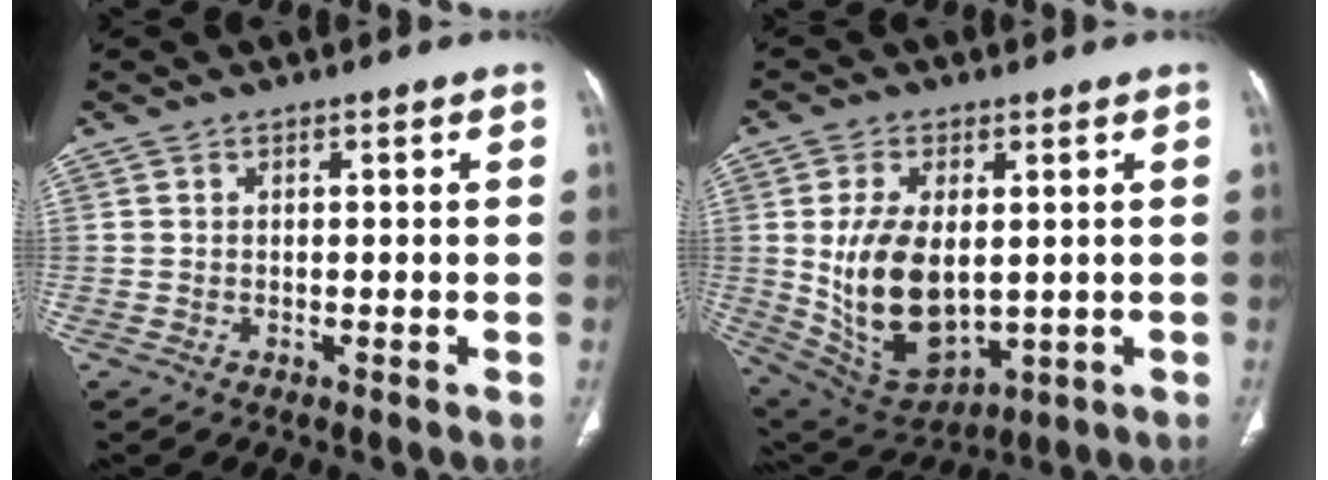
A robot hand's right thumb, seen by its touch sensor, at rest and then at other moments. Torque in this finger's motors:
{"motor_torque": [-0.45, 1.61, 1.00, 0.91, 0.44]}